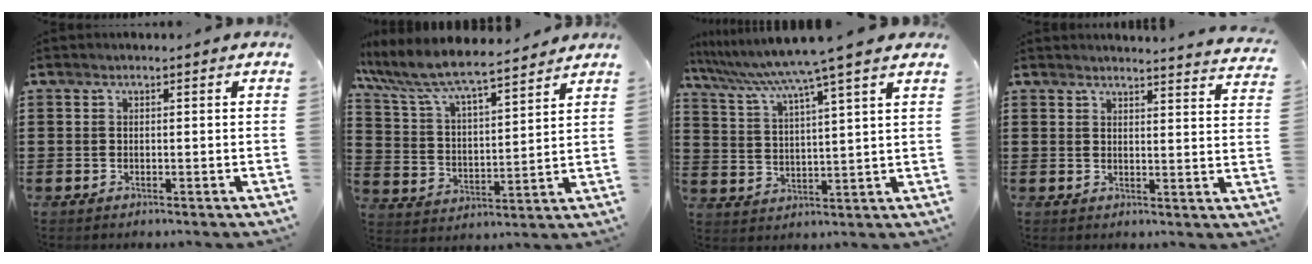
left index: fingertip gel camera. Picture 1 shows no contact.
{"total": 7.6, "force": [7.0, 1.2, 2.8], "torque": [-0.088, -0.039, 0.119]}
{"total": 7.5, "force": [6.1, -1.5, 4.1], "torque": [-0.103, -0.044, 0.099]}
{"total": 3.3, "force": [3.2, -0.6, 0.4], "torque": [-0.012, -0.022, 0.056]}